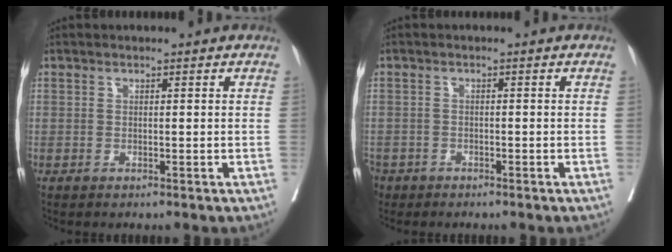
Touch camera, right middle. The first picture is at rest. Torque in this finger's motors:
{"motor_torque": [0.38, -0.33, 1.05, 0.21]}